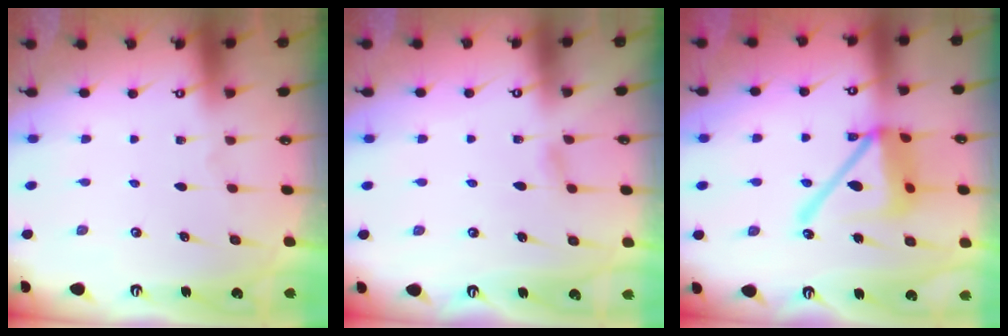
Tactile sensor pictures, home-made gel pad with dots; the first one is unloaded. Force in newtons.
{"total": 5.0, "press": 5.0, "slide": 0.5}
{"total": 16.9, "press": 16.8, "slide": 1.8}